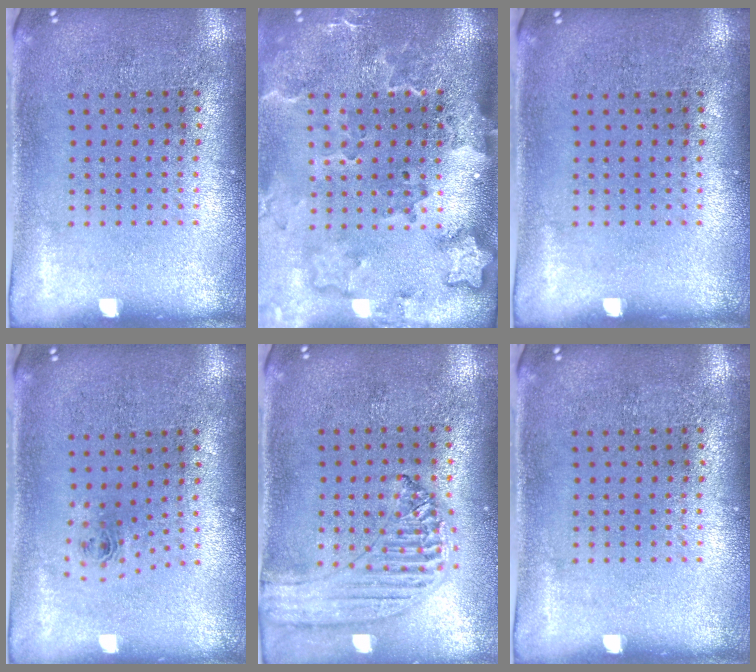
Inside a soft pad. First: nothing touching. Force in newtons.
{"total": 3.0, "press": 2.3, "slide": 1.9}
{"total": 0.0}
{"total": 0.9, "press": 0.4, "slide": 0.8}
{"total": 1.3, "press": 1.3, "slide": 0.2}
{"total": 0.0}